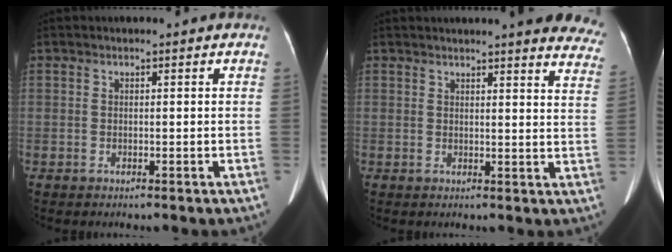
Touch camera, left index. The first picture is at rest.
{"total": 19.0, "force": [17.6, 2.3, 6.9], "torque": [-0.070, -0.056, 0.177]}